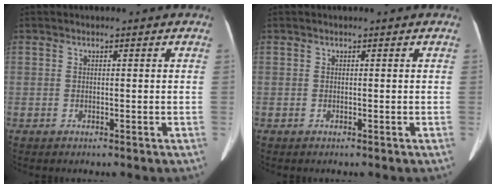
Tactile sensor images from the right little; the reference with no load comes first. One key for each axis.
{"total": 0.0}